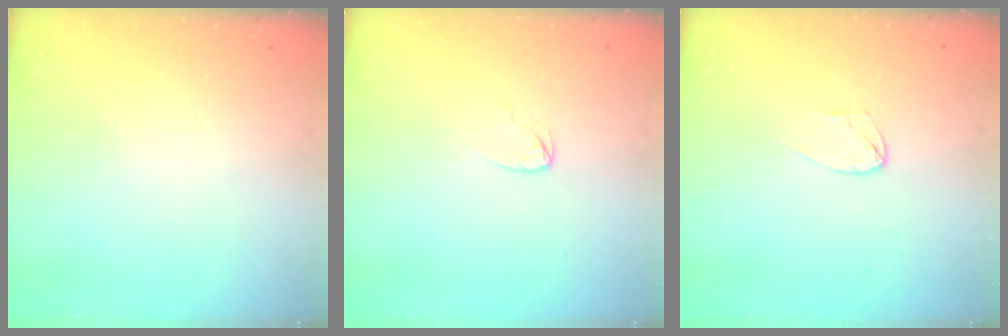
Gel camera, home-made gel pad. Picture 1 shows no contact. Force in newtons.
{"total": 2.6, "press": 2.6, "slide": 0.3}
{"total": 4.0, "press": 3.9, "slide": 0.3}